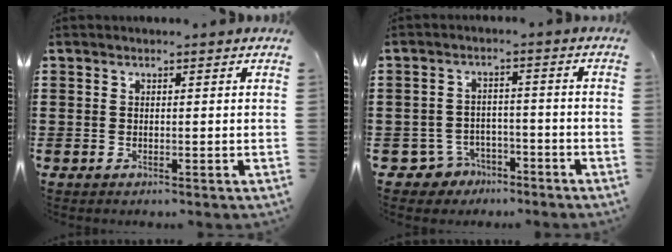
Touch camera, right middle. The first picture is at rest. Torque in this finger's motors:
{"motor_torque": [0.24, 0.33, -0.06, -0.02]}